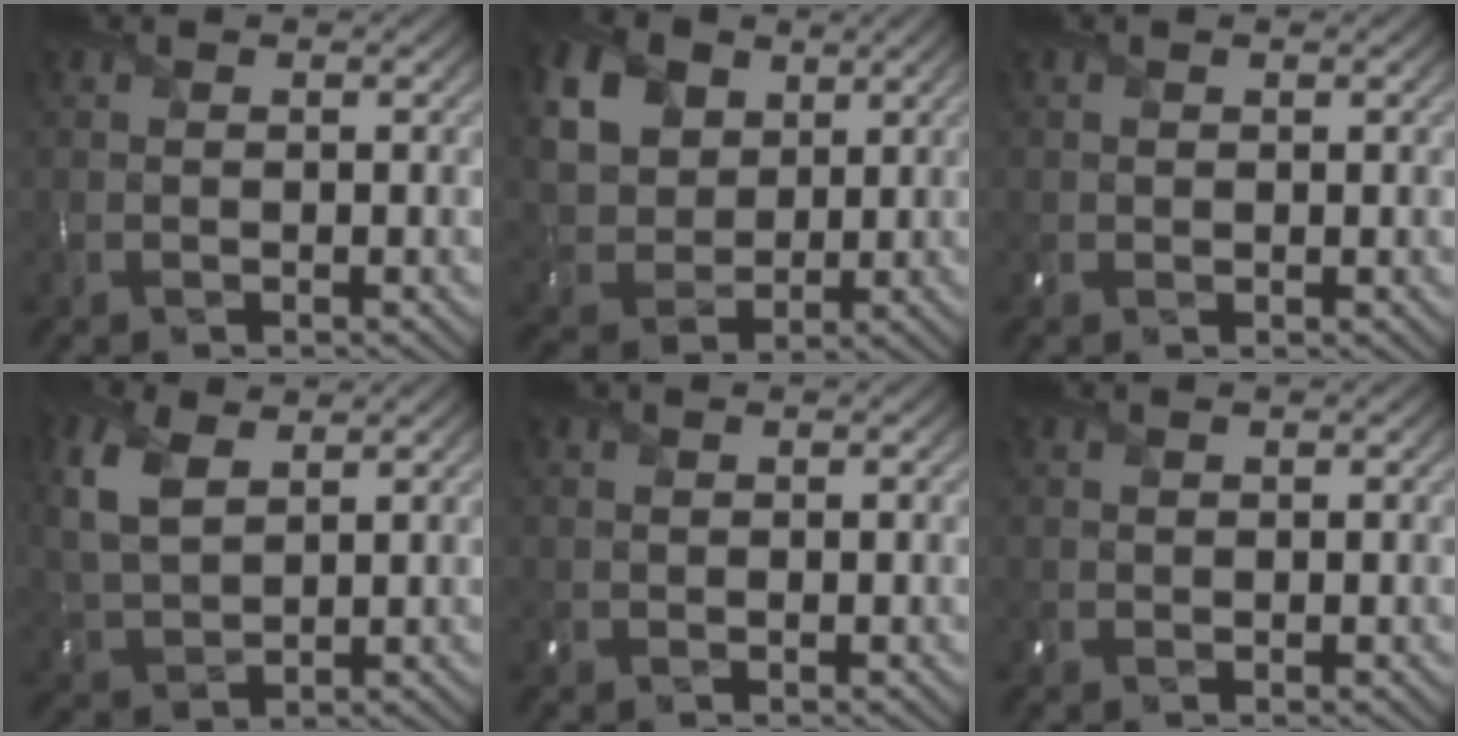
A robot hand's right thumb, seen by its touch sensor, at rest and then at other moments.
{"total": 12.2, "force": [4.9, 9.0, 6.5], "torque": [-0.186, 0.015, 0.103]}
{"total": 0.9, "force": [0.3, 0.7, 0.4], "torque": [-0.014, 0.002, 0.008]}
{"total": 7.5, "force": [3.2, 4.2, 5.3], "torque": [-0.160, 0.014, 0.066]}
{"total": 1.1, "force": [0.2, 0.8, 0.7], "torque": [-0.020, -0.001, 0.005]}
{"total": 0.9, "force": [0.4, 0.7, 0.5], "torque": [-0.014, 0.002, 0.008]}